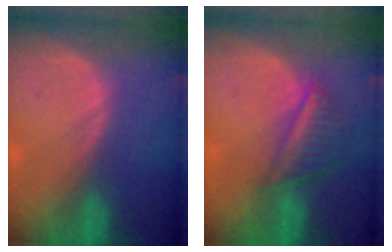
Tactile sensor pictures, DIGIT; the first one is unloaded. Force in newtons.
{"total": 5.9, "press": 5.2, "slide": 2.8}